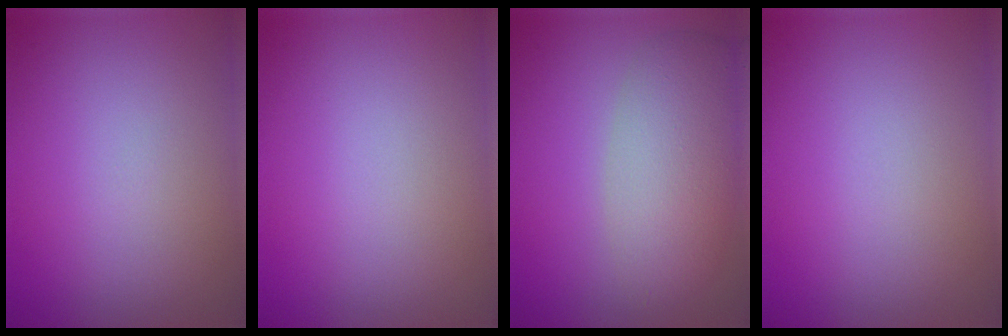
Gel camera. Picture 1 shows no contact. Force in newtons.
{"total": 0.0}
{"total": 5.7, "press": 5.7, "slide": 0.2}
{"total": 0.0}